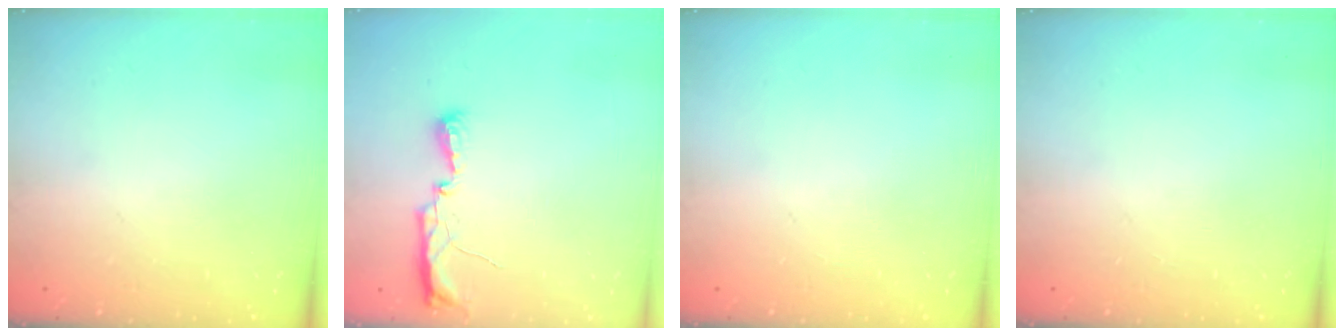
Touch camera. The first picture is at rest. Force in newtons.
{"total": 6.4, "press": 6.3, "slide": 0.8}
{"total": 0.0}
{"total": 0.0}